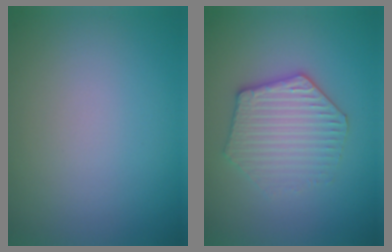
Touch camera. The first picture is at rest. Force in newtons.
{"total": 3.7, "press": 3.6, "slide": 1.0}